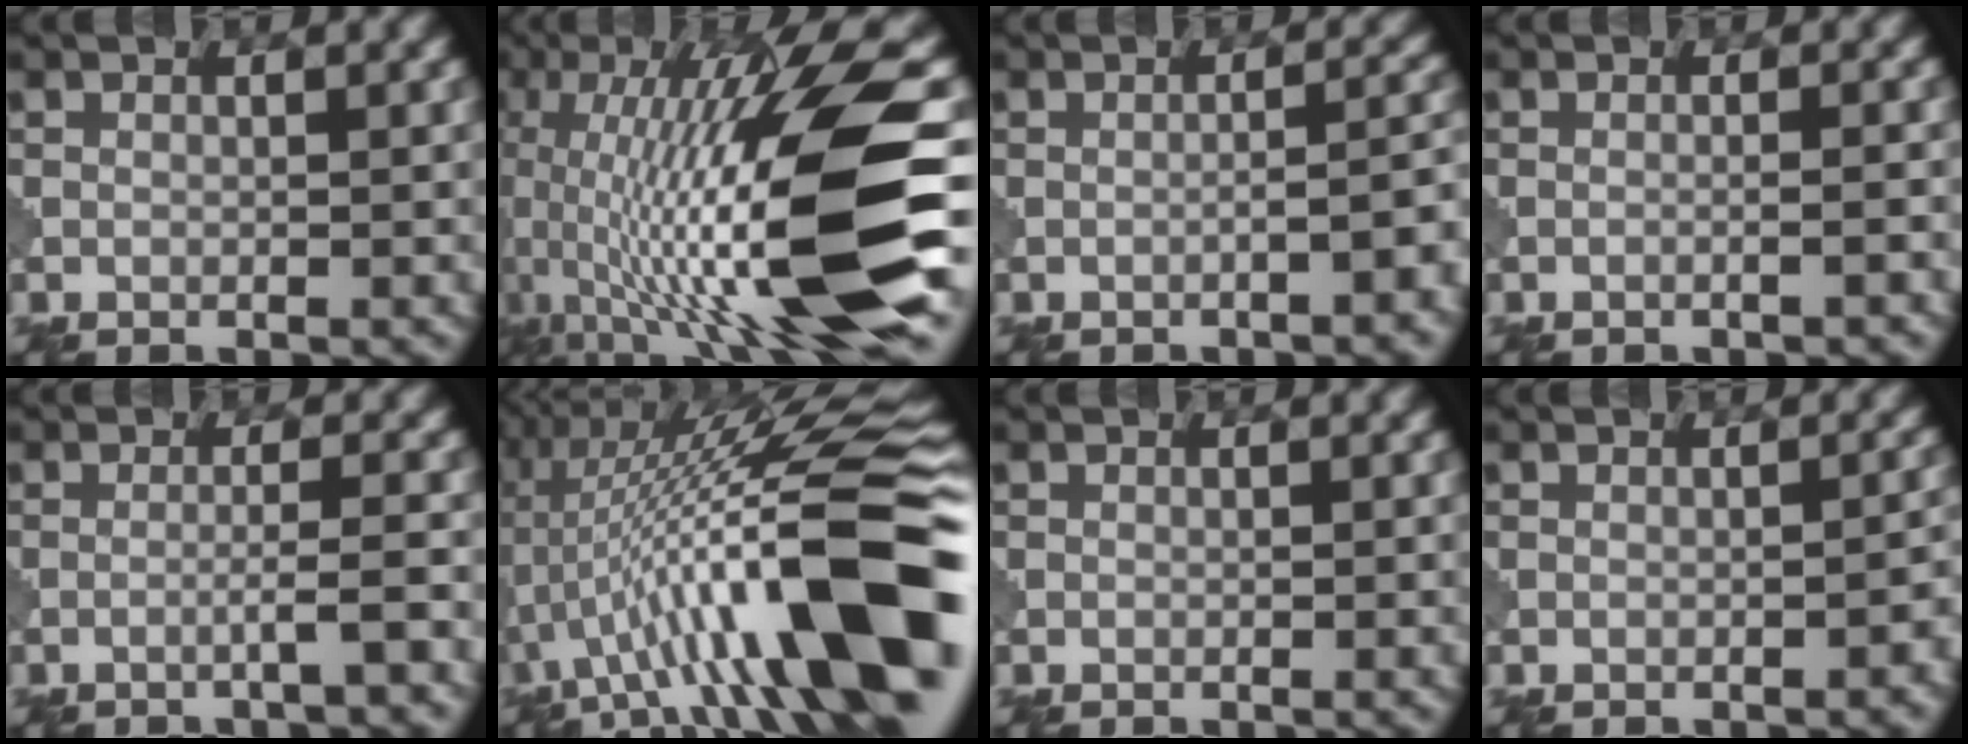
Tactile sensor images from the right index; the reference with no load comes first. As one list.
[{"total": 15.8, "force": [-1.4, 4.0, 15.2], "torque": [-0.279, 0.020, -0.013]}, {"total": 3.1, "force": [-1.5, 0.8, 2.6], "torque": [-0.025, 0.018, -0.024]}, {"total": 1.3, "force": [-0.4, 0.4, 1.2], "torque": [0.006, 0.006, -0.024]}, {"total": 1.8, "force": [-1.0, -0.1, 1.6], "torque": [-0.016, 0.016, -0.025]}, {"total": 16.1, "force": [-1.7, 3.4, 15.7], "torque": [-0.249, 0.043, -0.019]}, {"total": 0.0}, {"total": 1.4, "force": [-0.9, 0.4, 1.1], "torque": [-0.010, 0.011, -0.008]}]